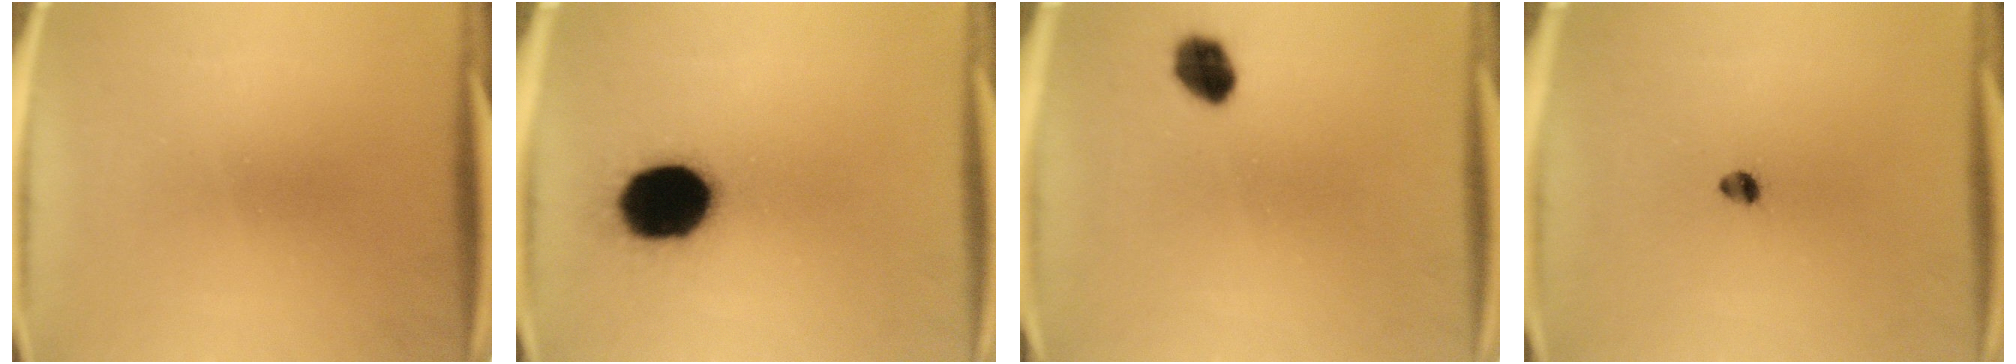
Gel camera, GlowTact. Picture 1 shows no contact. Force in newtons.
{"total": 19.1}
{"total": 5.6}
{"total": 2.0}